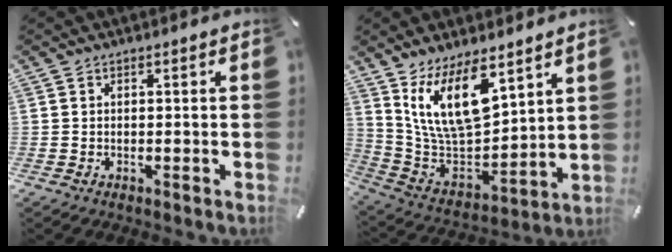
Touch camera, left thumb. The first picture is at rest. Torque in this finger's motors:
{"motor_torque": [2.25, 2.76, 1.20, -1.57, 0.21]}